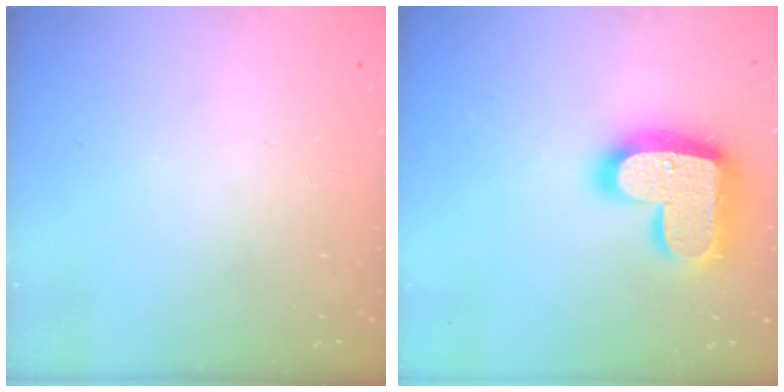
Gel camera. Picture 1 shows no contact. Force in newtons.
{"total": 21.4, "press": 21.4, "slide": 1.3}